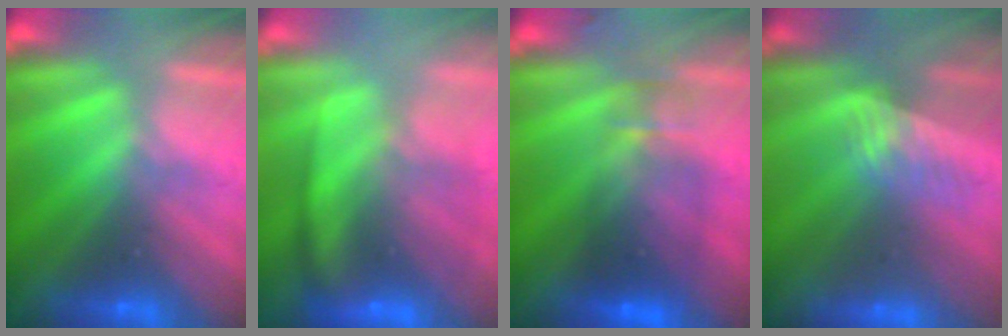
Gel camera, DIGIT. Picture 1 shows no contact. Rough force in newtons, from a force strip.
{"total": 8.4}
{"total": 7.6}
{"total": 3.0}